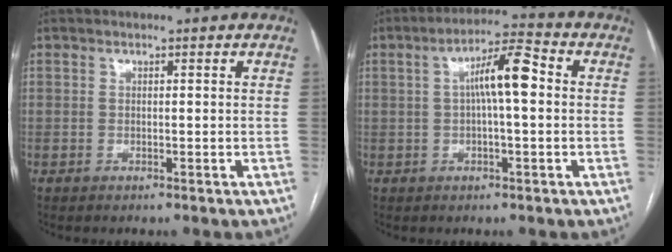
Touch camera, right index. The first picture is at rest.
{"total": 7.9, "force": [0.8, 1.2, 7.8], "torque": [-0.136, 0.027, 0.010]}